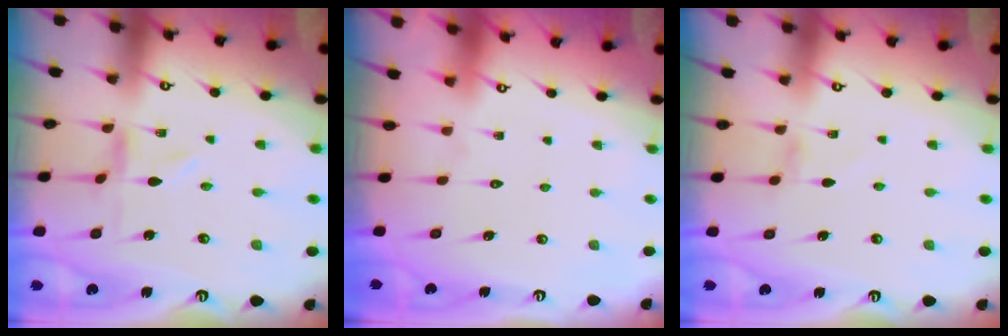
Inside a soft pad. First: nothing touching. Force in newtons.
{"total": 1.6, "press": 1.6, "slide": 0.1}
{"total": 0.9, "press": 0.9, "slide": 0.3}